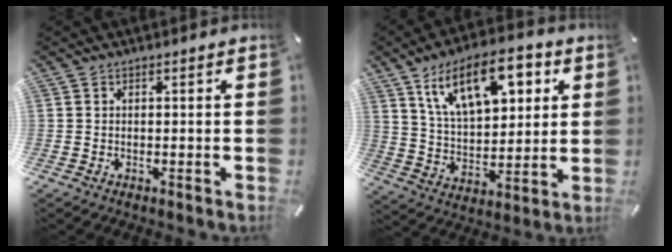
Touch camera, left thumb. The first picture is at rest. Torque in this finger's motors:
{"motor_torque": [2.50, 2.51, 1.40, -1.37, 0.22]}